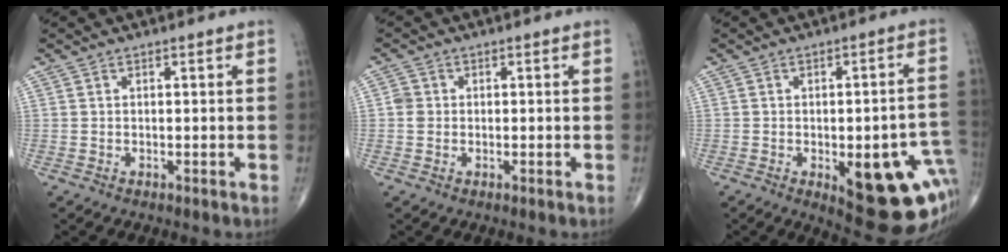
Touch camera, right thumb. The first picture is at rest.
{"total": 2.1, "force": [0.0, 1.9, 0.8], "torque": [-0.006, 0.004, -0.003]}
{"total": 19.9, "force": [-5.6, 7.6, 17.5], "torque": [-0.160, 0.018, -0.043]}